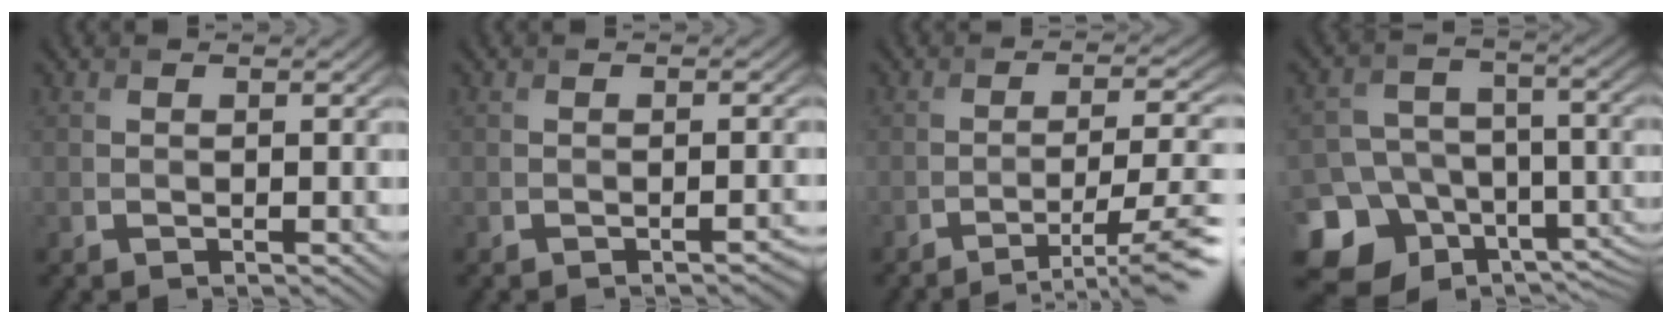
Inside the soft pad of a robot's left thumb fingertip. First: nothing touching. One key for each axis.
{"total": 1.2, "fx": -0.9, "fy": 0.2, "fz": 0.8, "tx": -0.009, "ty": 0.002, "tz": -0.013}
{"total": 7.9, "fx": -4.5, "fy": 1.7, "fz": 6.3, "tx": -0.095, "ty": -0.001, "tz": -0.064}
{"total": 14.1, "fx": -7.5, "fy": 10.5, "fz": 5.6, "tx": -0.157, "ty": -0.029, "tz": -0.114}